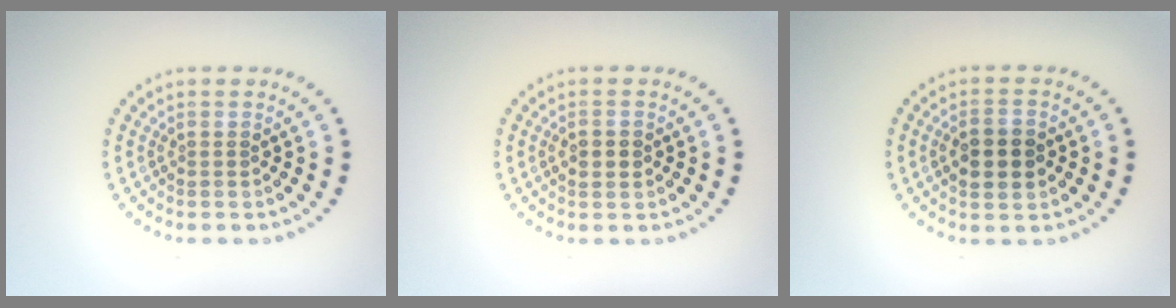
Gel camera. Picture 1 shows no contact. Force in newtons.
{"total": 2.1, "press": 2.1, "slide": 0.1}
{"total": 3.7, "press": 3.7, "slide": 0.2}